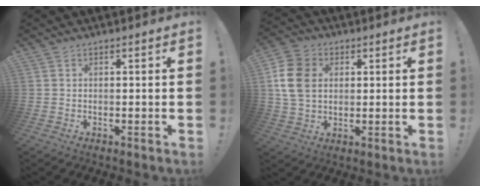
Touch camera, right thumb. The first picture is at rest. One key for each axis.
{"total": 12.7, "fx": 2.3, "fy": 9.6, "fz": 8.0, "tx": -0.158, "ty": 0.004, "tz": 0.048}